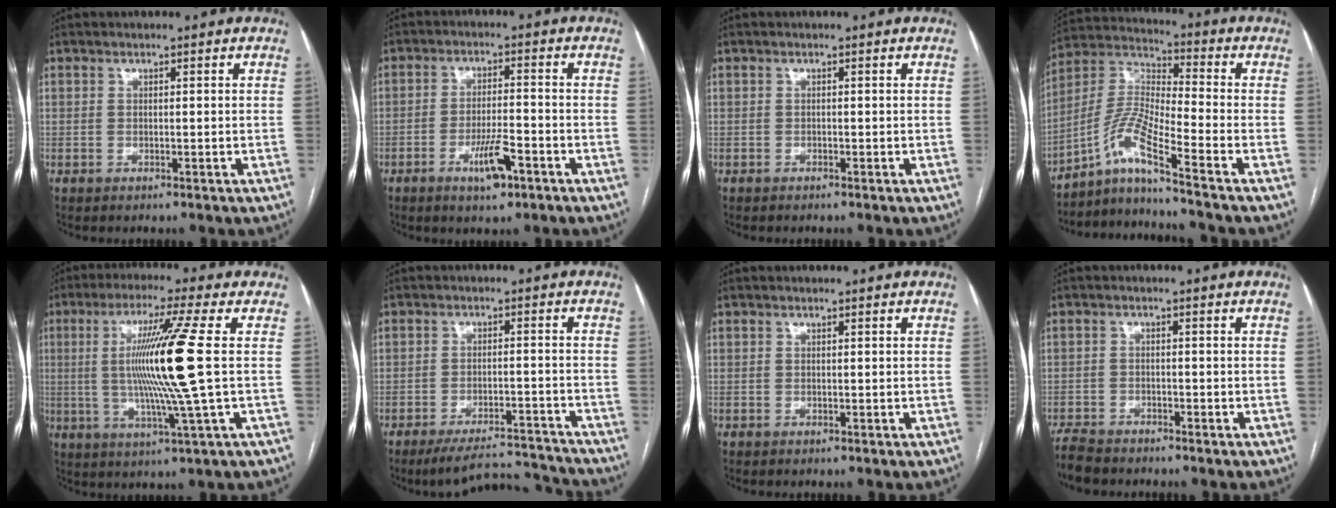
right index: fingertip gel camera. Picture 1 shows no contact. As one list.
[{"total": 6.1, "force": [-3.2, 1.3, 5.1], "torque": [-0.094, -0.003, -0.052]}, {"total": 0.0}, {"total": 9.7, "force": [-6.6, -1.0, 7.1], "torque": [-0.158, 0.006, -0.128]}, {"total": 13.7, "force": [0.8, -2.3, 13.5], "torque": [-0.258, -0.010, 0.012]}, {"total": 10.4, "force": [-10.3, 0.8, 1.4], "torque": [-0.010, 0.017, -0.148]}, {"total": 0.0}, {"total": 4.2, "force": [-4.0, 1.1, 0.8], "torque": [-0.015, -0.012, -0.076]}]